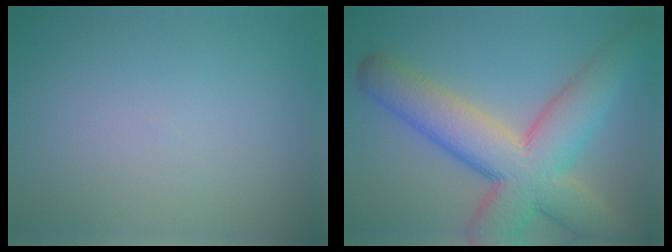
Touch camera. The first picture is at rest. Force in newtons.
{"total": 12.0, "press": 11.9, "slide": 0.9}